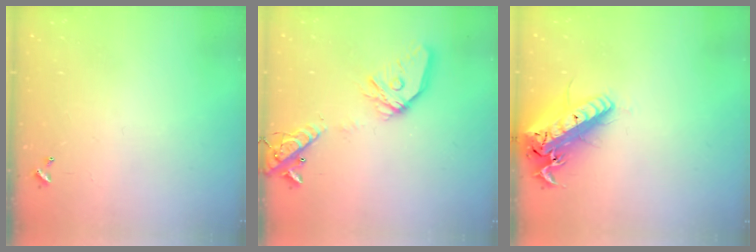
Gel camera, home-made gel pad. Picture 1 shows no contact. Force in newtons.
{"total": 18.0, "press": 17.8, "slide": 3.1}
{"total": 21.7, "press": 21.3, "slide": 4.3}